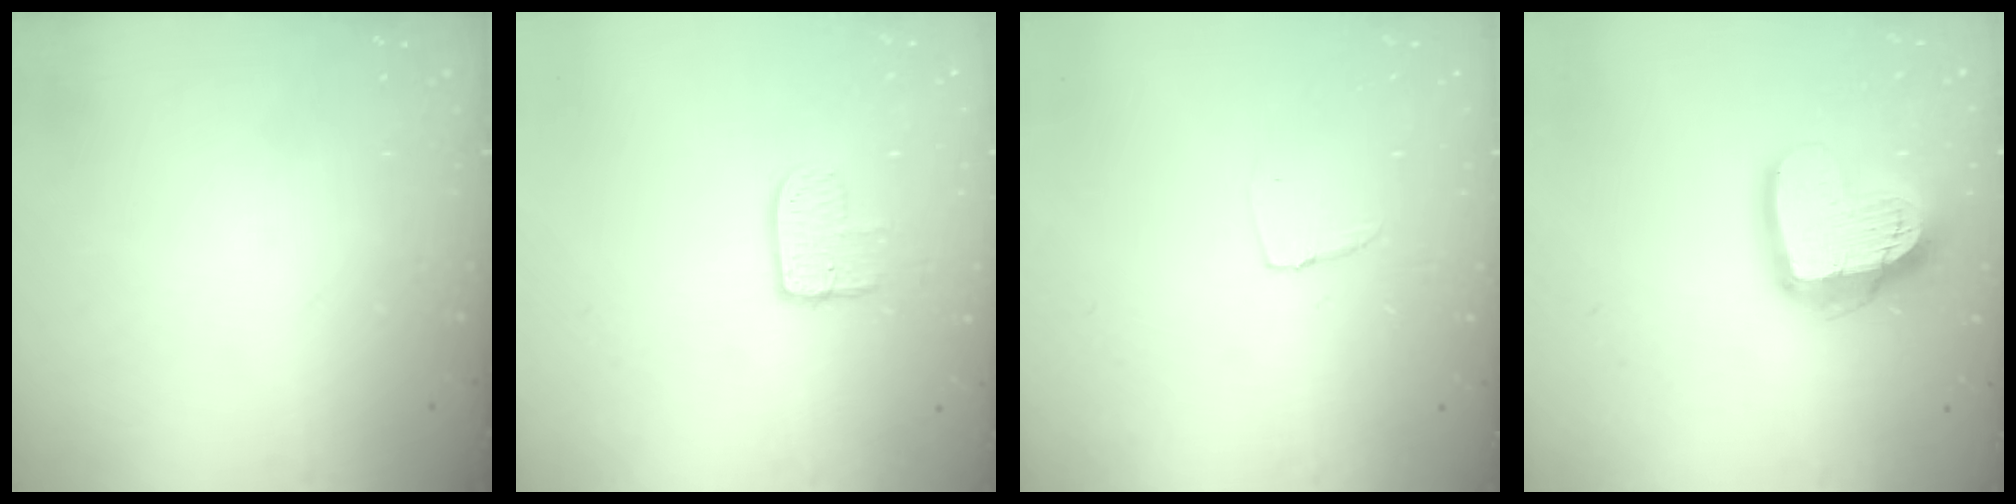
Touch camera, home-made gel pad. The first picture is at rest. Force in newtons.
{"total": 7.4, "press": 7.4, "slide": 0.2}
{"total": 3.5, "press": 3.5, "slide": 0.3}
{"total": 17.4, "press": 17.3, "slide": 1.5}